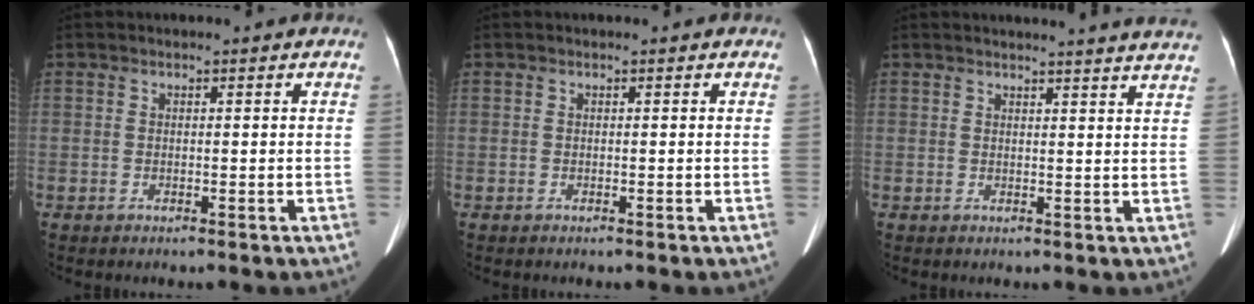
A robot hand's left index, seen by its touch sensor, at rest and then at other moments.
{"total": 0.0}
{"total": 10.8, "force": [10.3, -0.9, 3.3], "torque": [-0.039, -0.031, 0.098]}